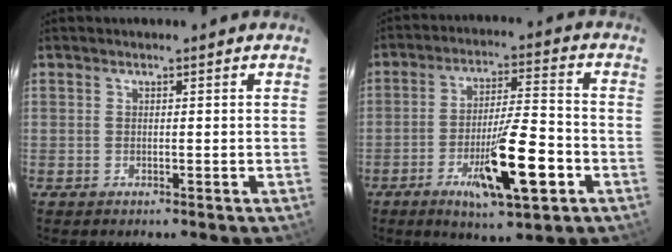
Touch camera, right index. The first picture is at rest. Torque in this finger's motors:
{"motor_torque": [0.82, -0.65, 0.40, 0.18]}